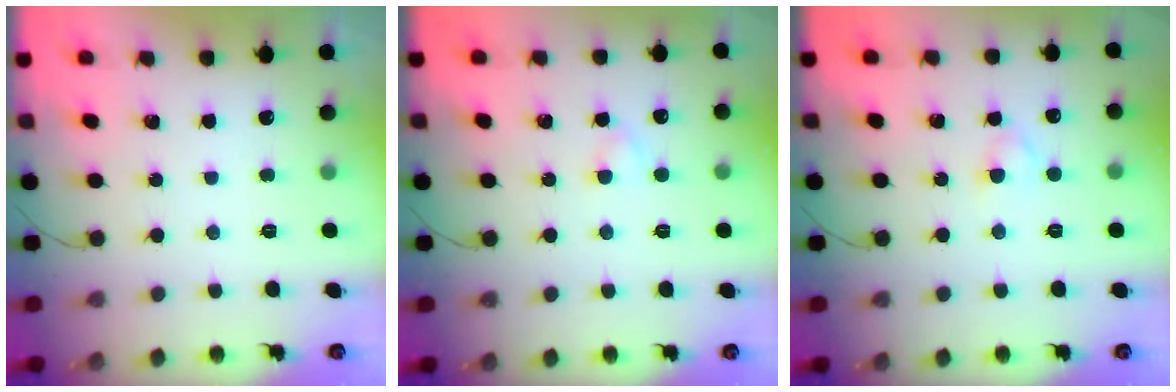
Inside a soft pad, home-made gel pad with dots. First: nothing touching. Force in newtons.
{"total": 2.0, "press": 1.8, "slide": 0.9}
{"total": 3.0, "press": 2.7, "slide": 1.2}